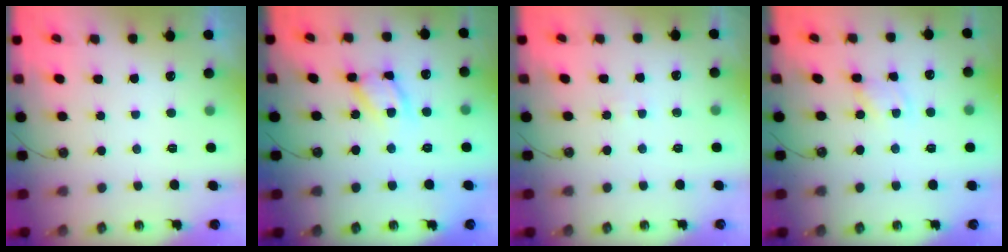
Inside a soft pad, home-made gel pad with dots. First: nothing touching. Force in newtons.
{"total": 12.2, "press": 12.2, "slide": 0.4}
{"total": 2.8, "press": 2.8, "slide": 0.3}
{"total": 1.3, "press": 1.3, "slide": 0.2}